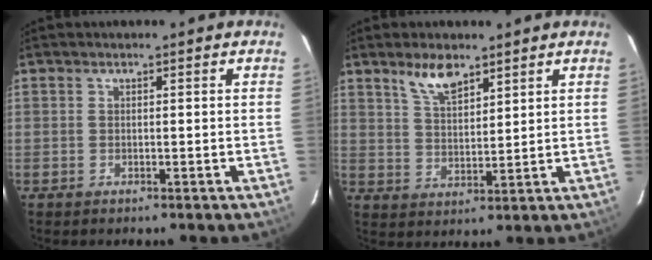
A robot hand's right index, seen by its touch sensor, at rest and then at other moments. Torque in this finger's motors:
{"motor_torque": [0.67, 0.55, 0.21, 0.05]}